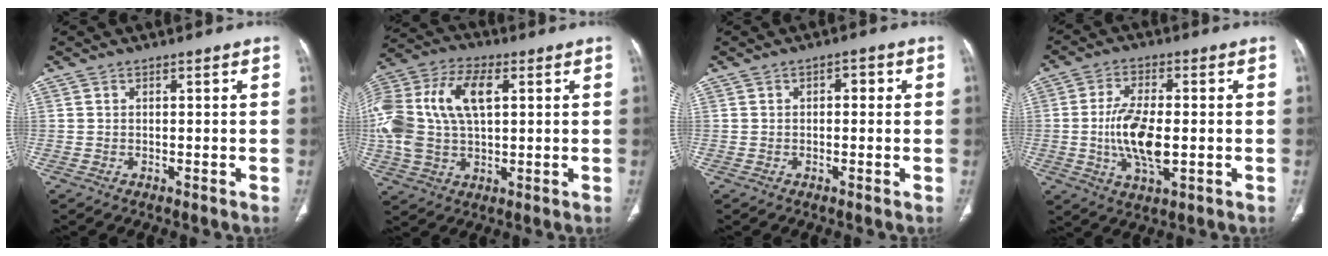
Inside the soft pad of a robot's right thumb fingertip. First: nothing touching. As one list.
[{"total": 19.0, "force": [3.6, 10.8, 15.2], "torque": [-0.333, 0.019, 0.061]}, {"total": 2.0, "force": [0.3, 1.2, 1.6], "torque": [-0.008, 0.005, -0.003]}, {"total": 10.8, "force": [-1.1, 4.7, 9.6], "torque": [-0.186, -0.004, -0.020]}]